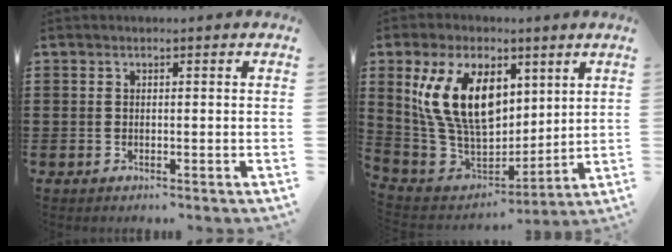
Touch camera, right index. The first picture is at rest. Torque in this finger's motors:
{"motor_torque": [2.14, 0.00, 1.05, 0.21]}